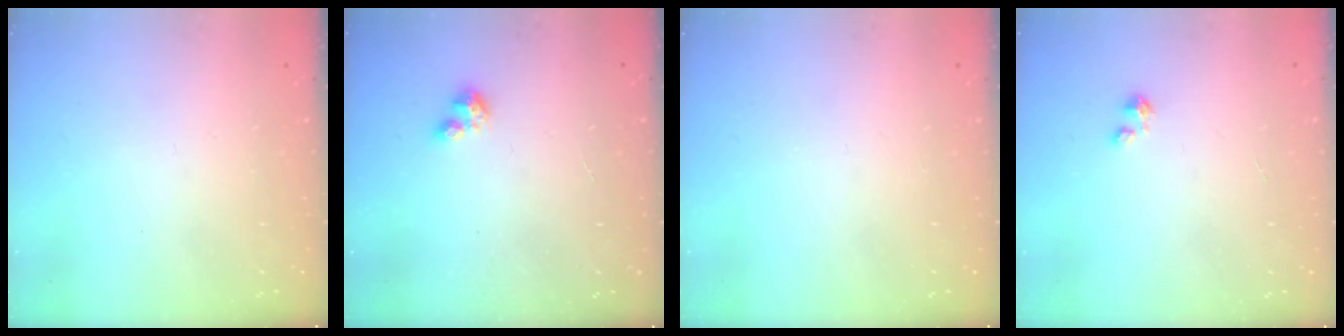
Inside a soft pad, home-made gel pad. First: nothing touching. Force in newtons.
{"total": 1.8, "press": 1.7, "slide": 0.3}
{"total": 0.0}
{"total": 0.5, "press": 0.5, "slide": 0.2}